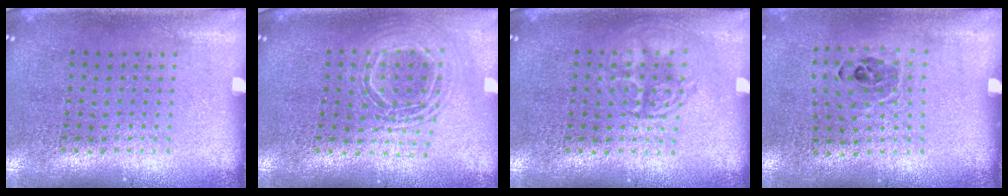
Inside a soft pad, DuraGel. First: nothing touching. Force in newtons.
{"total": 2.0, "press": 1.5, "slide": 1.3}
{"total": 2.5, "press": 2.4, "slide": 0.3}
{"total": 0.9, "press": 0.8, "slide": 0.5}